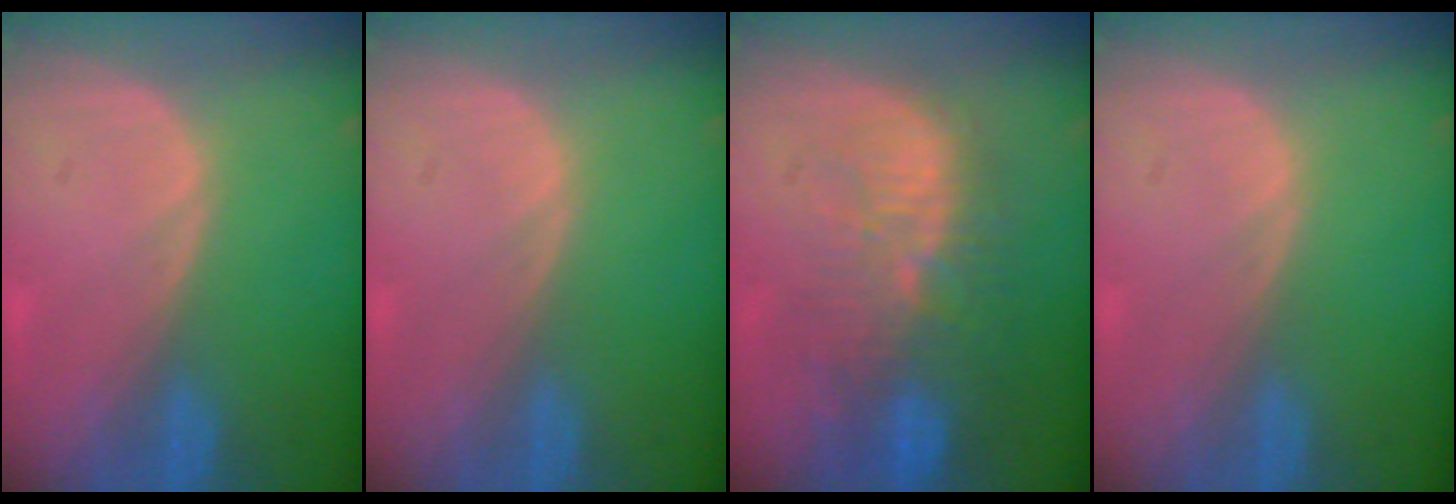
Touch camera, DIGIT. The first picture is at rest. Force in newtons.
{"total": 0.0}
{"total": 11.3, "press": 9.9, "slide": 5.4}
{"total": 0.0}